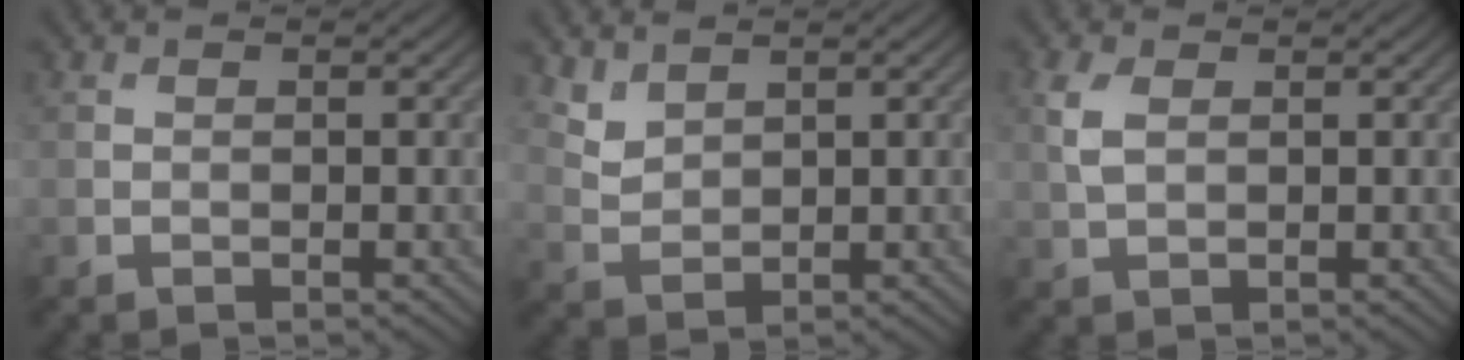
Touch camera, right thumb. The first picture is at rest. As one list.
[{"total": 3.1, "force": [2.5, 1.2, 1.2], "torque": [-0.038, -0.004, 0.064]}, {"total": 2.8, "force": [0.9, 1.6, 2.2], "torque": [-0.061, 0.003, 0.018]}]